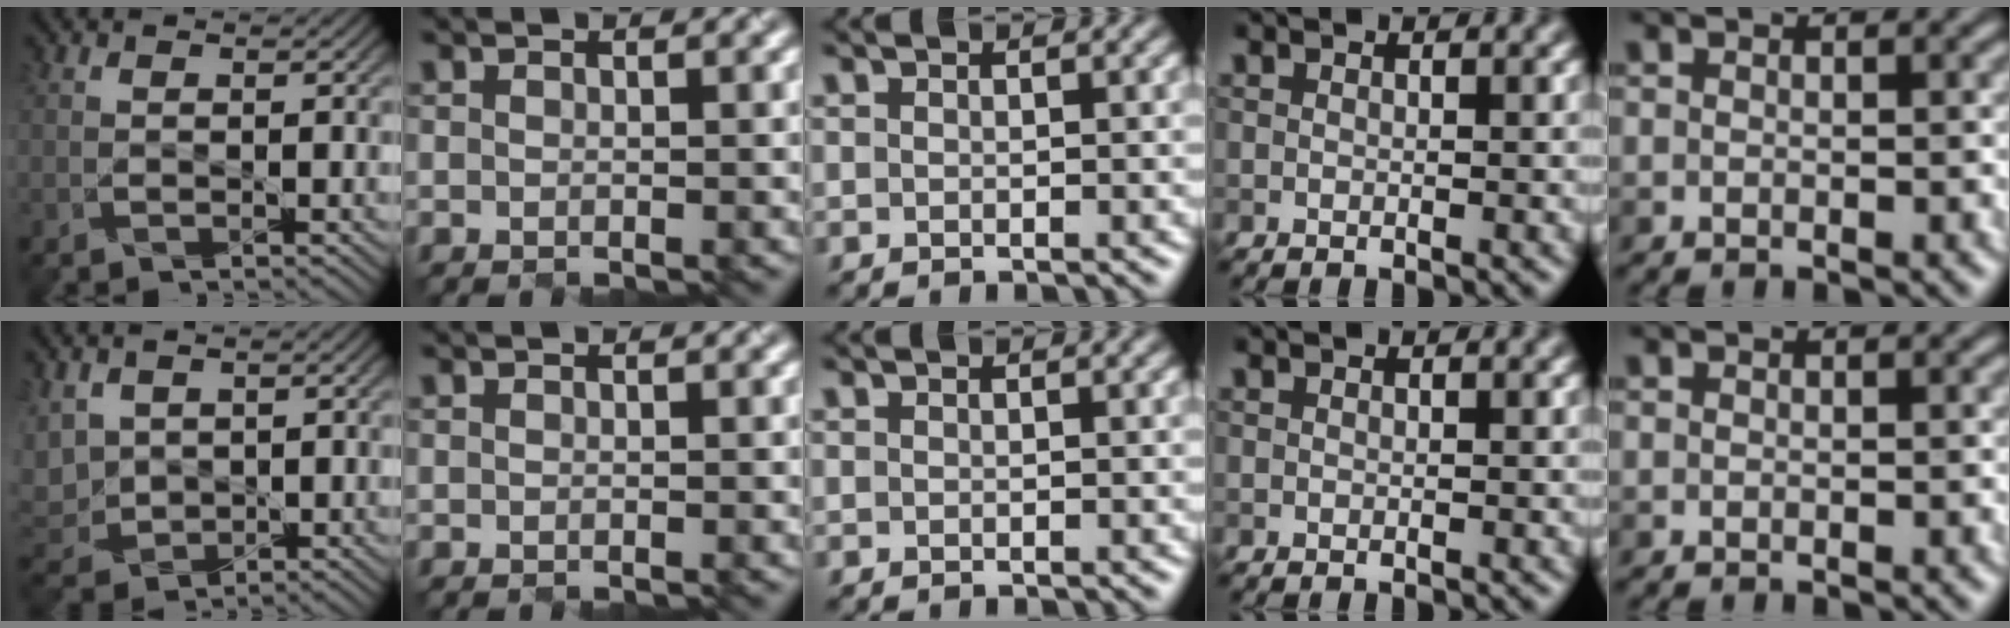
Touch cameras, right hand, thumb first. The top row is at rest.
{"thumb": {"total": 5.1, "force": [1.3, 3.8, 3.2], "torque": [-0.119, 0.001, 0.025]}}